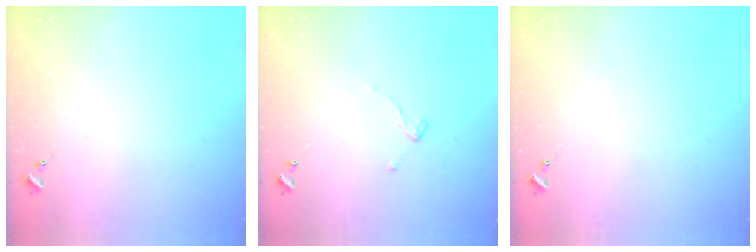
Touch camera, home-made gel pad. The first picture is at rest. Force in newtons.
{"total": 4.9, "press": 4.9, "slide": 0.1}
{"total": 0.0}